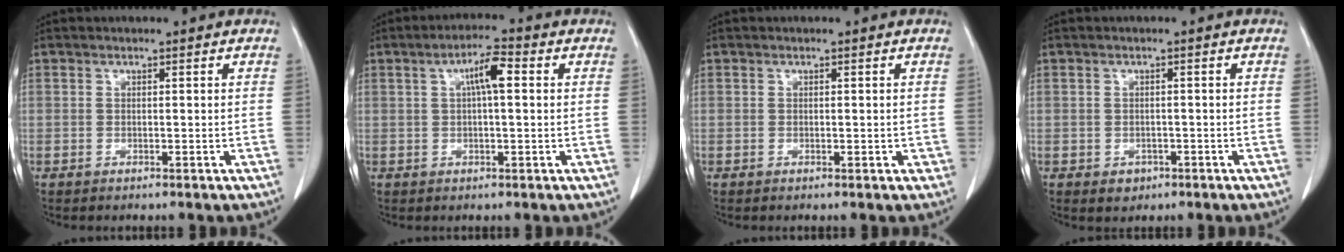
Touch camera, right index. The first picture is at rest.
{"total": 5.0, "force": [1.2, 0.9, 4.8], "torque": [-0.086, 0.014, 0.018]}
{"total": 0.9, "force": [-0.1, 0.4, 0.8], "torque": [-0.013, -0.001, 0.001]}
{"total": 2.0, "force": [-1.0, 1.6, 0.6], "torque": [-0.005, 0.004, -0.007]}